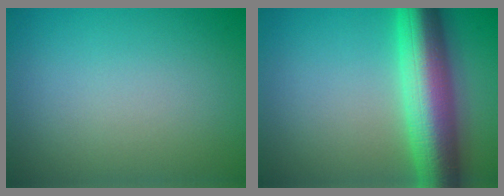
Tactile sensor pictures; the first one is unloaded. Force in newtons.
{"total": 9.5, "press": 9.5, "slide": 0.1}